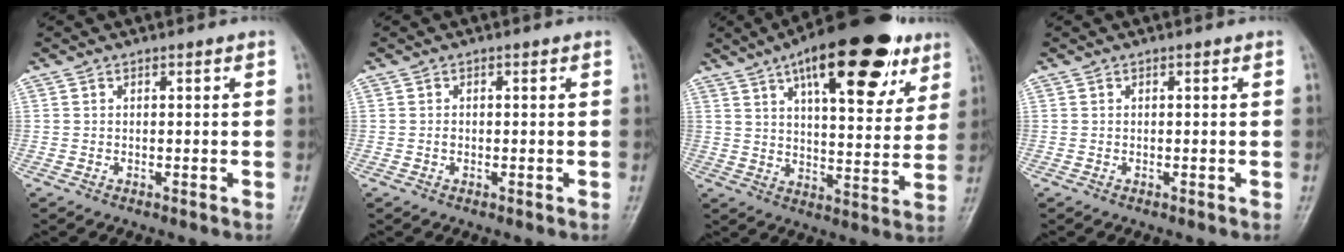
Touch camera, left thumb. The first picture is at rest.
{"total": 0.6, "force": [-0.1, 0.5, 0.4], "torque": [-0.004, 0.002, -0.004]}
{"total": 23.4, "force": [12.8, 9.0, 17.4], "torque": [-0.225, -0.023, 0.193]}
{"total": 0.0}